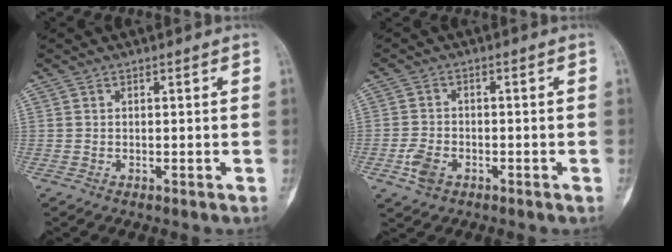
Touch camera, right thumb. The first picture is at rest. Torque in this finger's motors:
{"motor_torque": [0.50, 0.25, 0.36, -0.15, 0.15]}